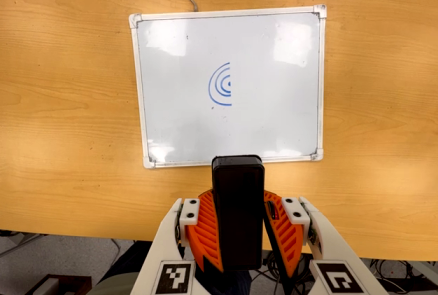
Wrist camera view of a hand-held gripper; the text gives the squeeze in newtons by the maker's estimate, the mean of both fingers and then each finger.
{"total": 8.8, "left": 8.9, "right": 8.8}